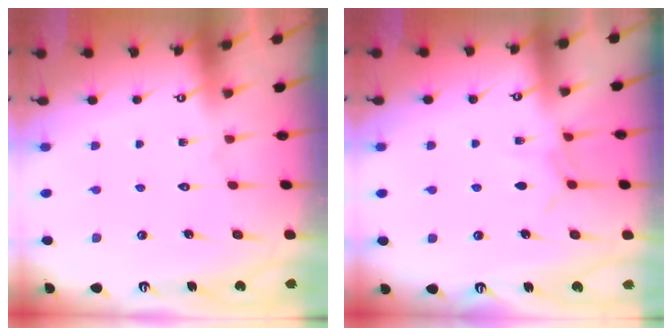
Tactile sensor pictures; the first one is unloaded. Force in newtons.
{"total": 5.1, "press": 5.0, "slide": 0.3}